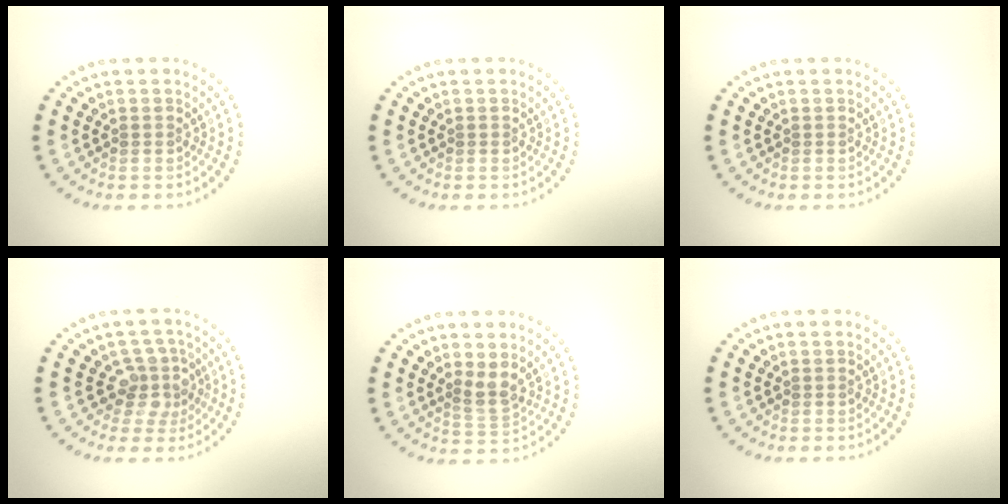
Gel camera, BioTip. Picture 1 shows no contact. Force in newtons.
{"total": 0.0}
{"total": 0.0}
{"total": 3.1, "press": 2.5, "slide": 1.9}
{"total": 2.0, "press": 1.6, "slide": 1.2}
{"total": 0.0}